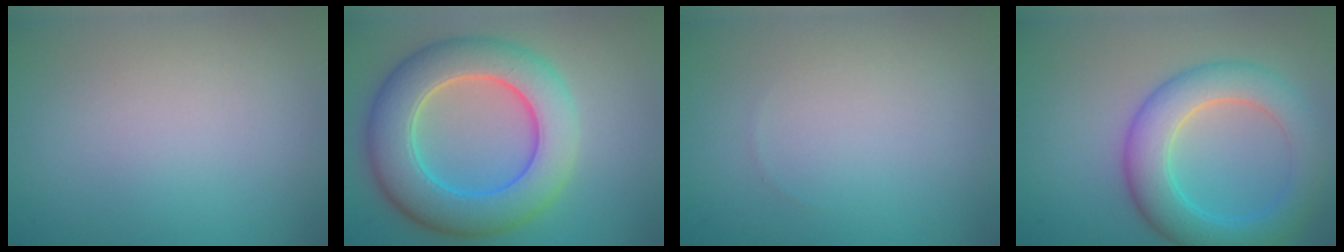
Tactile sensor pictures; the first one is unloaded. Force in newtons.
{"total": 9.3, "press": 9.3, "slide": 0.6}
{"total": 0.0}
{"total": 6.3, "press": 6.3, "slide": 0.2}